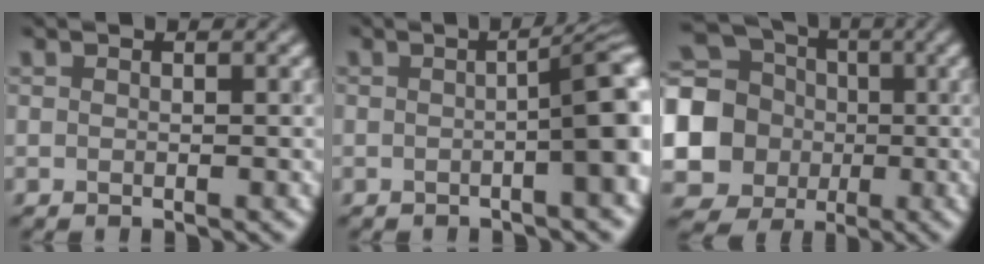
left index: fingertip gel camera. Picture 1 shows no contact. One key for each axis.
{"total": 5.4, "fx": -0.5, "fy": 1.1, "fz": 5.3, "tx": -0.055, "ty": 0.013, "tz": -0.006}
{"total": 12.8, "fx": -0.5, "fy": 11.8, "fz": 4.9, "tx": -0.154, "ty": 0.000, "tz": -0.032}